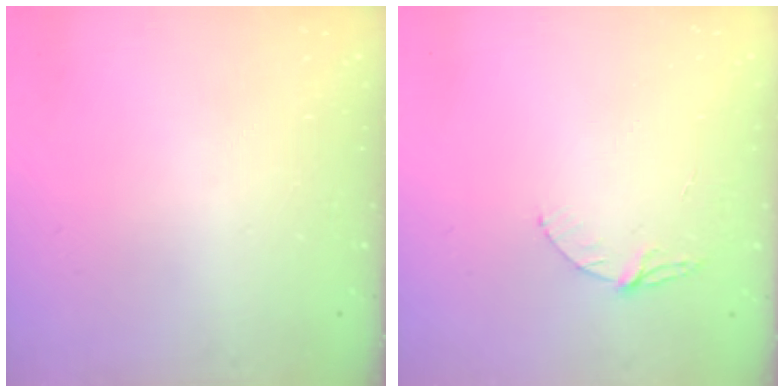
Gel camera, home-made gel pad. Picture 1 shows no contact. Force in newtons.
{"total": 5.3, "press": 5.3, "slide": 0.5}